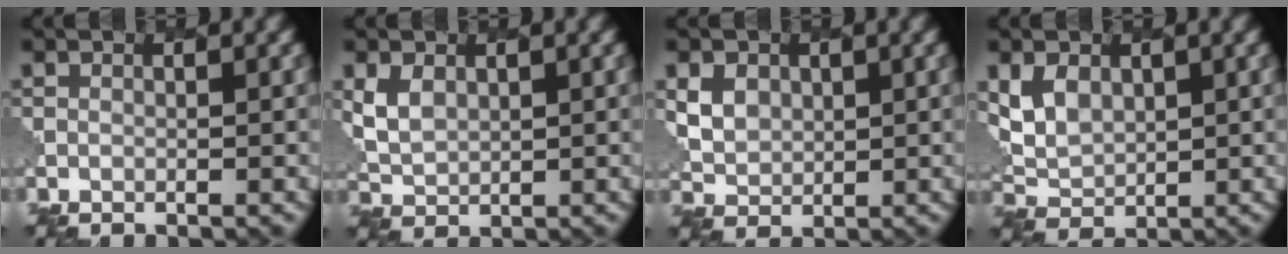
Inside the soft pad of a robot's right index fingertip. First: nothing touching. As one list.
[{"total": 2.6, "force": [1.3, 1.9, 1.2], "torque": [-0.036, -0.001, 0.028]}, {"total": 3.7, "force": [1.5, 2.9, 1.6], "torque": [-0.040, 0.006, 0.025]}, {"total": 3.4, "force": [1.4, 2.6, 1.8], "torque": [-0.044, -0.003, 0.027]}]